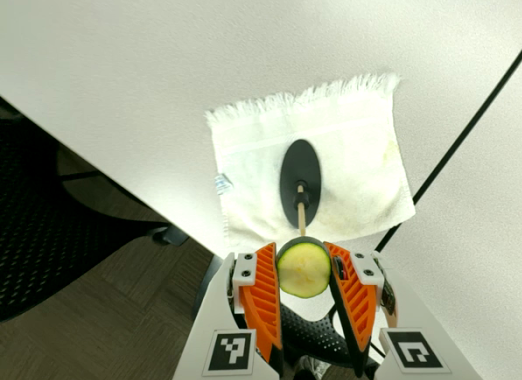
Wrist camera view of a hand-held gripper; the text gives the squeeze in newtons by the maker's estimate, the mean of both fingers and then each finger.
{"total": 8.8, "left": 8.9, "right": 8.8}